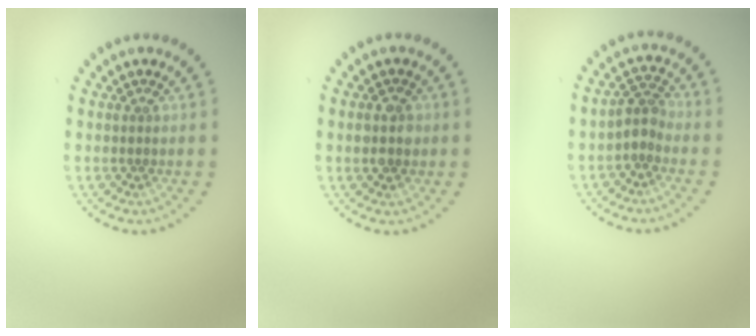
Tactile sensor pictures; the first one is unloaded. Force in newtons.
{"total": 2.7, "press": 2.7, "slide": 0.1}
{"total": 1.9, "press": 1.6, "slide": 1.1}